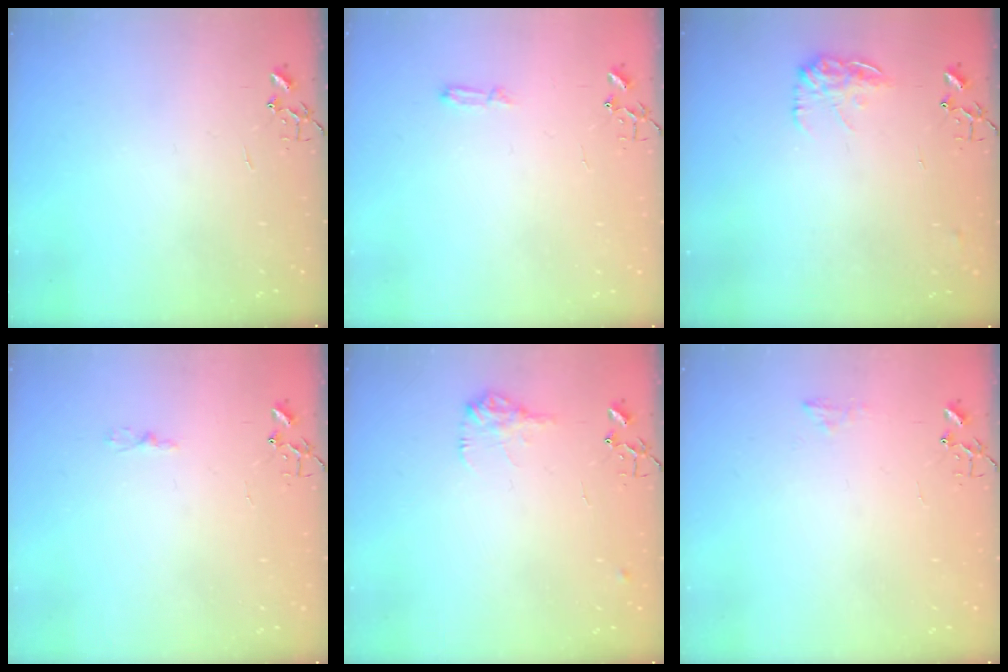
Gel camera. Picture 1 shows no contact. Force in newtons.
{"total": 4.8, "press": 4.8, "slide": 0.5}
{"total": 10.8, "press": 10.7, "slide": 0.6}
{"total": 3.1, "press": 3.1, "slide": 0.3}
{"total": 9.5, "press": 9.5, "slide": 0.4}
{"total": 6.9, "press": 6.8, "slide": 0.7}